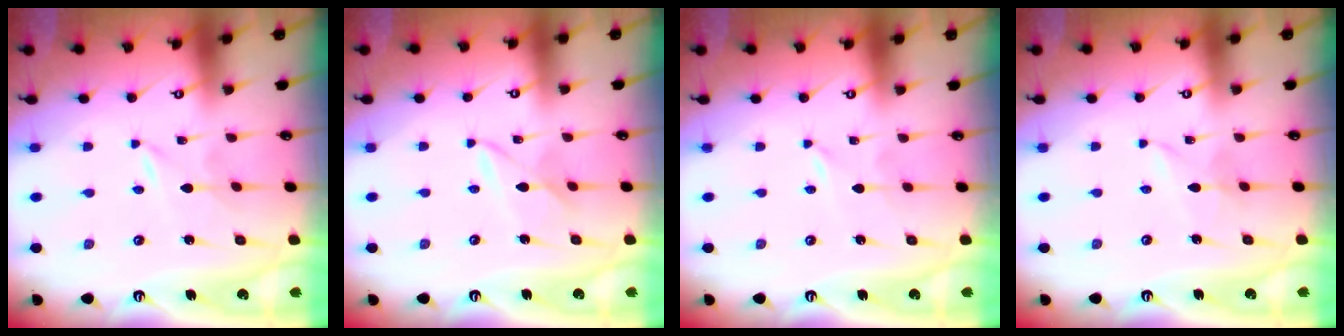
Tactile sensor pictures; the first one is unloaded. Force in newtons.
{"total": 3.9, "press": 3.8, "slide": 0.4}
{"total": 0.0}
{"total": 2.0, "press": 2.0, "slide": 0.1}